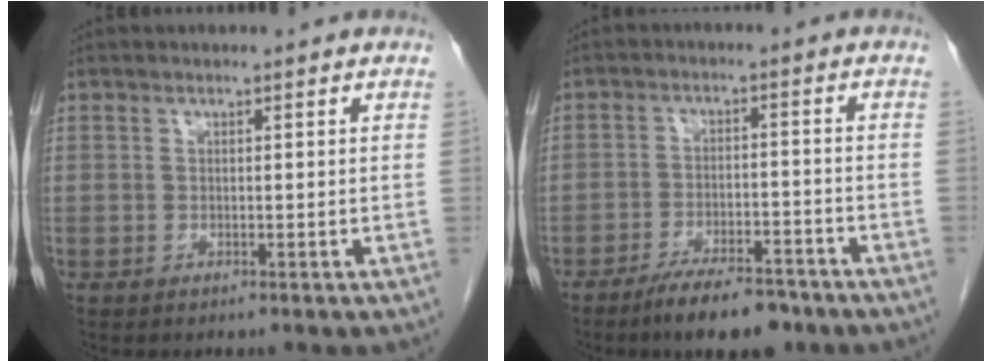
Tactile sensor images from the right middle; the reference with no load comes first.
{"total": 9.0, "force": [-7.0, 2.4, 5.1], "torque": [-0.078, -0.009, -0.116]}